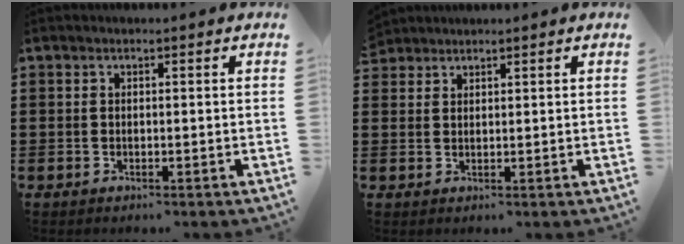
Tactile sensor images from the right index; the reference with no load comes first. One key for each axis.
{"total": 1.7, "fx": 1.6, "fy": 0.5, "fz": -0.2, "tx": 0.000, "ty": 0.003, "tz": 0.033}